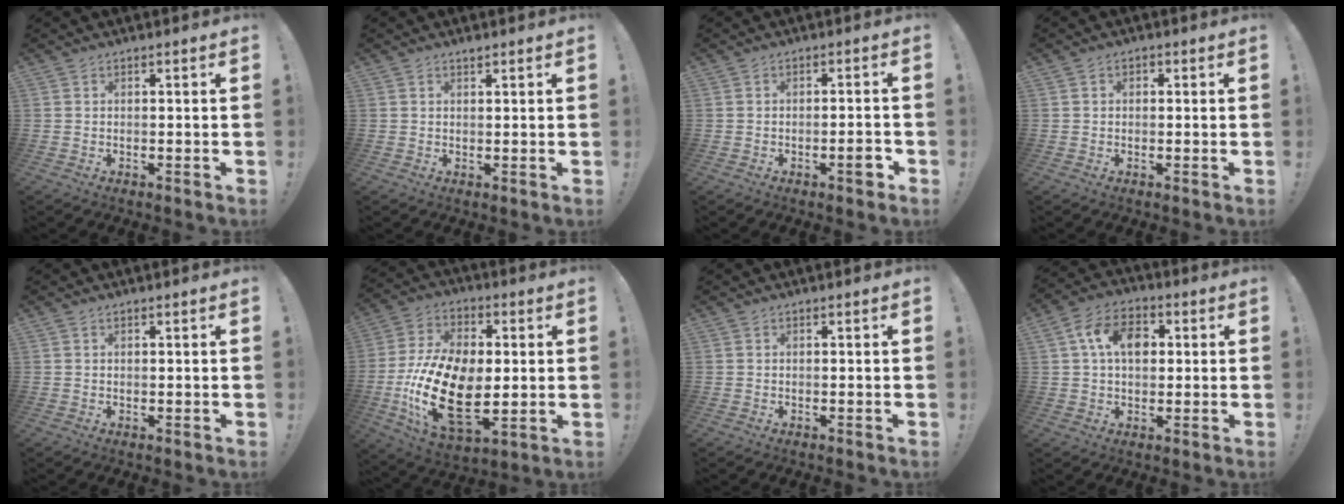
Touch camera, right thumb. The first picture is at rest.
{"total": 1.0, "force": [0.9, 0.1, 0.4], "torque": [-0.001, -0.004, 0.016]}
{"total": 3.9, "force": [-2.1, 1.0, 3.2], "torque": [-0.040, 0.008, -0.035]}
{"total": 1.2, "force": [-0.3, 1.1, 0.5], "torque": [-0.002, 0.002, -0.008]}
{"total": 0.6, "force": [0.5, 0.1, 0.4], "torque": [-0.001, -0.003, 0.008]}
{"total": 24.2, "force": [-3.5, 14.2, 19.2], "torque": [-0.391, 0.009, -0.050]}
{"total": 0.0}
{"total": 11.1, "force": [2.5, 7.6, 7.7], "torque": [-0.119, 0.014, 0.047]}